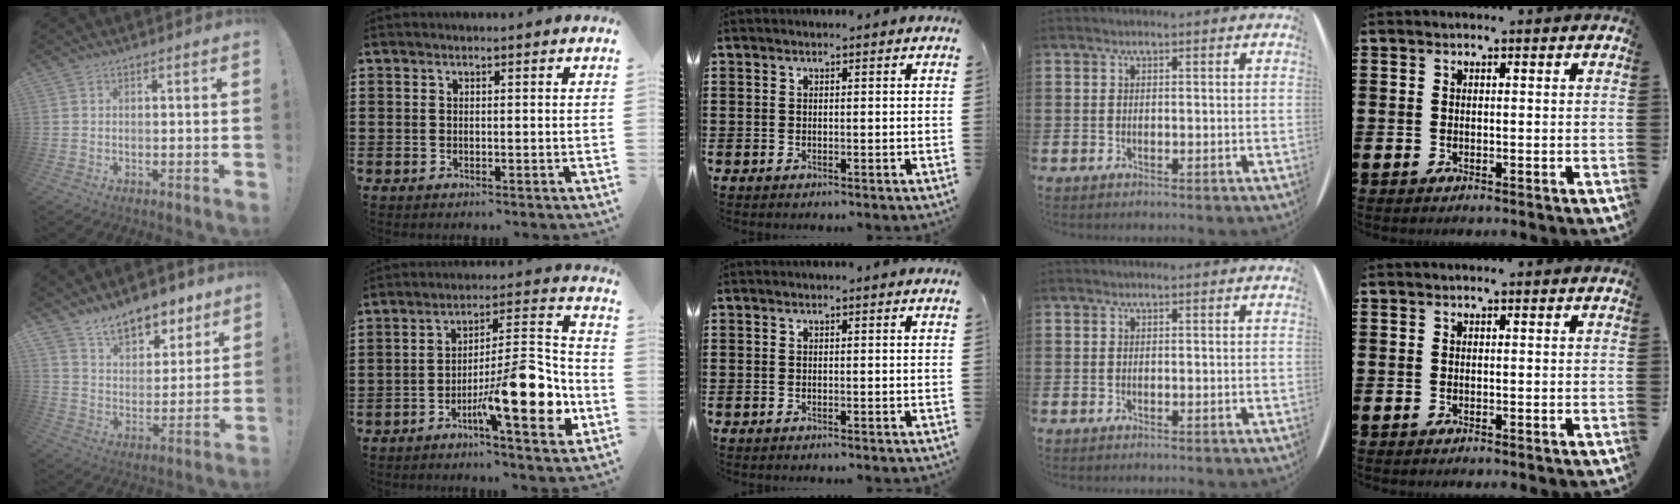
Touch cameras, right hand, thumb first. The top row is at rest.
{"thumb": {"total": 12.1, "force": [9.6, 6.0, 4.1], "torque": [-0.063, -0.071, 0.179]}, "index": {"total": 14.5, "force": [-6.3, 3.3, 12.6], "torque": [-0.187, -0.001, -0.106]}}